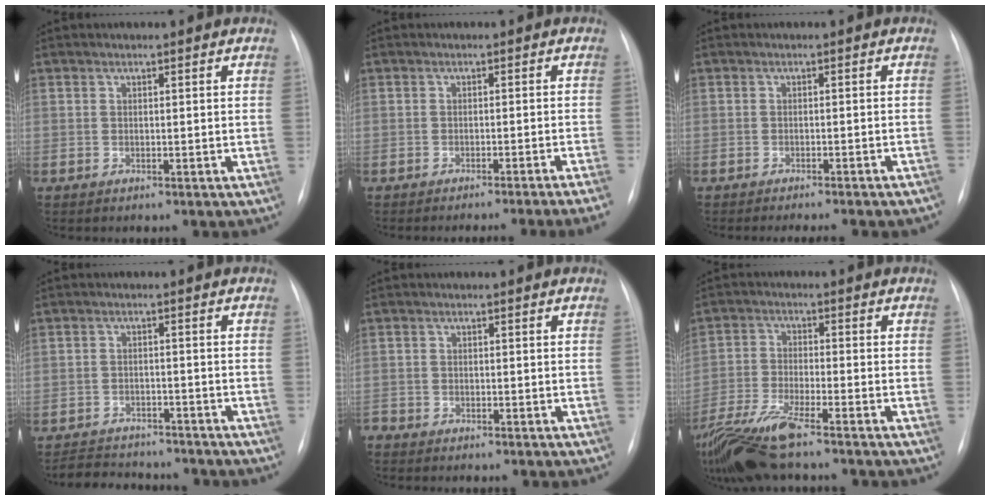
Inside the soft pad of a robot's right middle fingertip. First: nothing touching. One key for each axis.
{"total": 9.9, "fx": -8.8, "fy": -2.6, "fz": 3.6, "tx": -0.013, "ty": -0.022, "tz": -0.105}
{"total": 7.4, "fx": -6.4, "fy": -0.8, "fz": 3.7, "tx": -0.022, "ty": -0.008, "tz": -0.080}
{"total": 8.2, "fx": -7.6, "fy": 2.4, "fz": 1.8, "tx": -0.030, "ty": 0.004, "tz": -0.108}
{"total": 1.9, "fx": -1.8, "fy": 0.5, "fz": 0.2, "tx": -0.003, "ty": -0.004, "tz": -0.029}
{"total": 10.7, "fx": -8.3, "fy": 0.7, "fz": 6.6, "tx": -0.138, "ty": -0.029, "tz": -0.155}